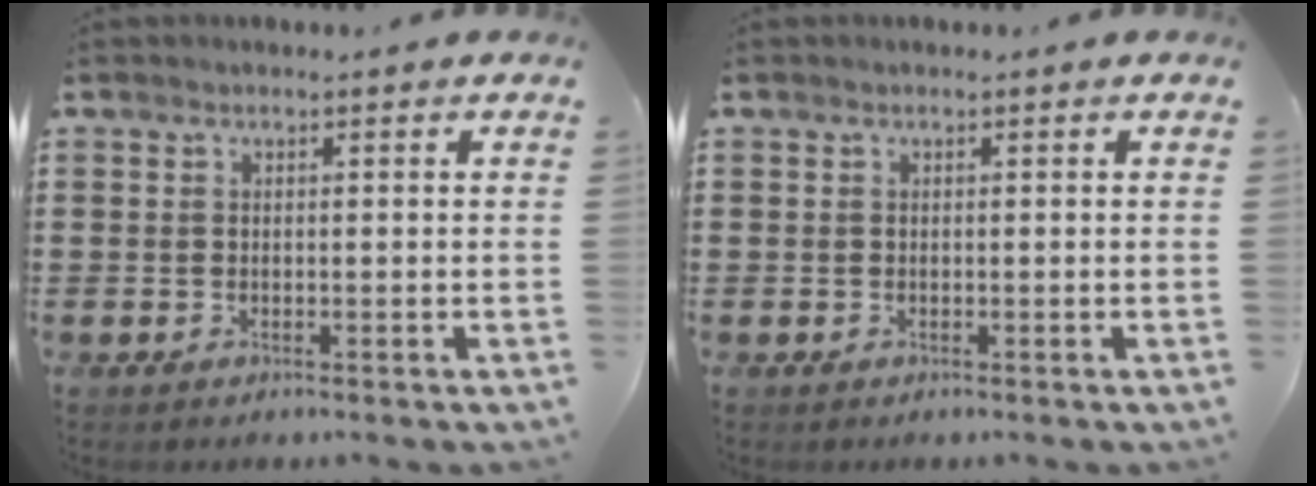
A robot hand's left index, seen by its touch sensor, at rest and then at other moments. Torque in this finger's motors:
{"motor_torque": [0.00, 0.00, 0.00, 0.00]}